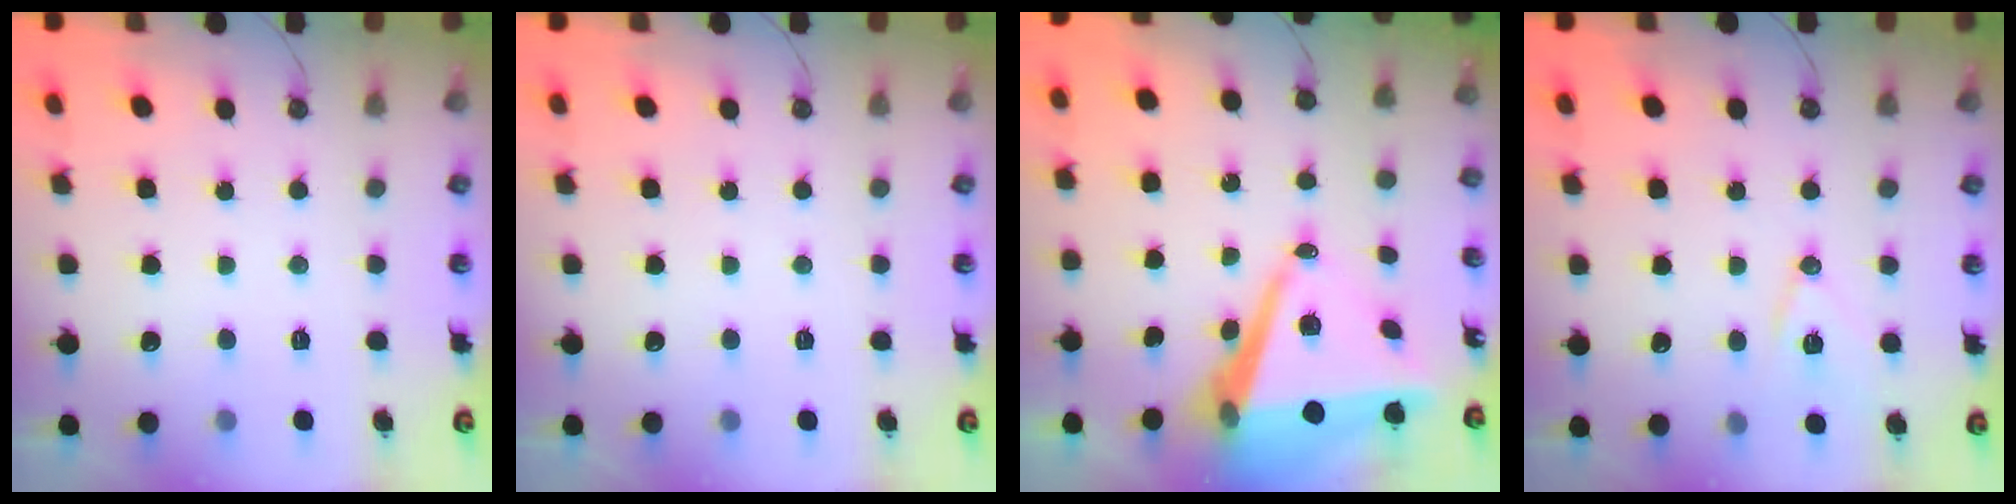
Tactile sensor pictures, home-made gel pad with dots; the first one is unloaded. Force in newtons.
{"total": 0.0}
{"total": 11.6, "press": 10.9, "slide": 4.0}
{"total": 10.6, "press": 10.0, "slide": 3.3}